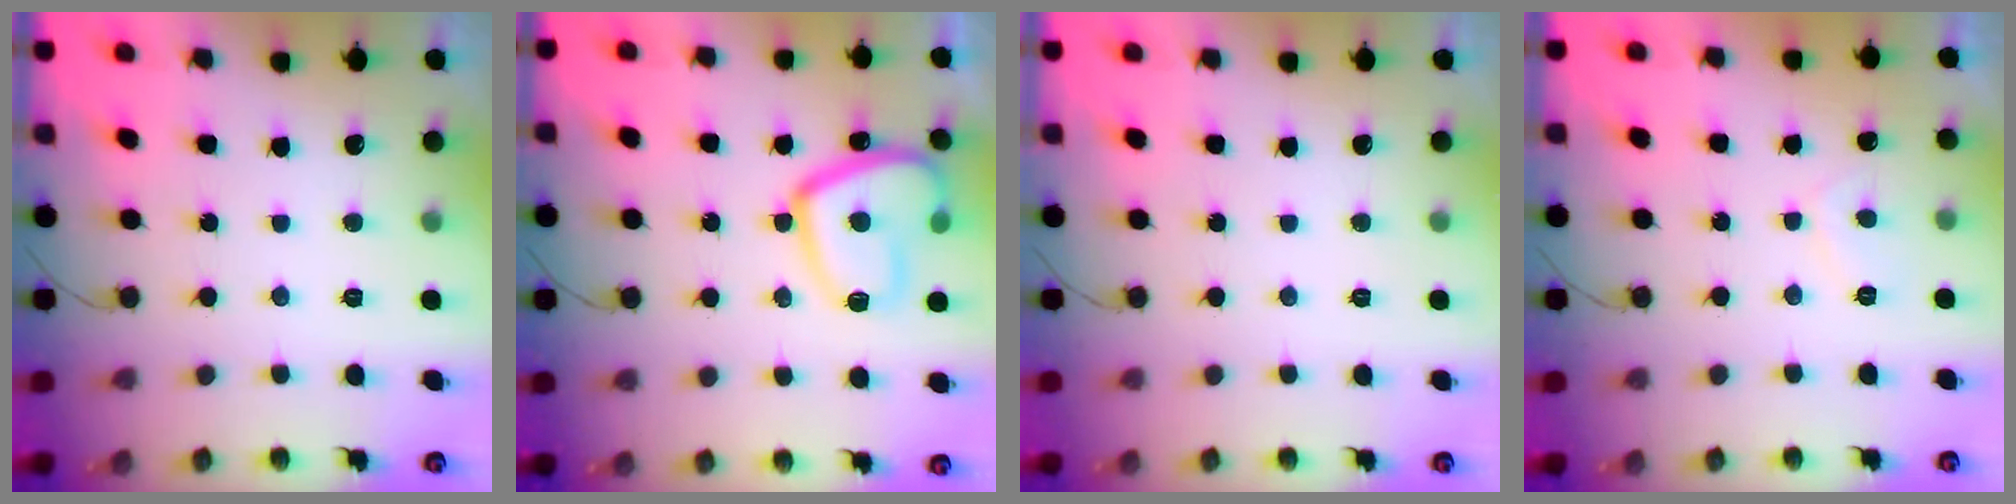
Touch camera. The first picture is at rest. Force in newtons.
{"total": 15.1, "press": 15.0, "slide": 1.8}
{"total": 0.0}
{"total": 1.2, "press": 1.0, "slide": 0.7}